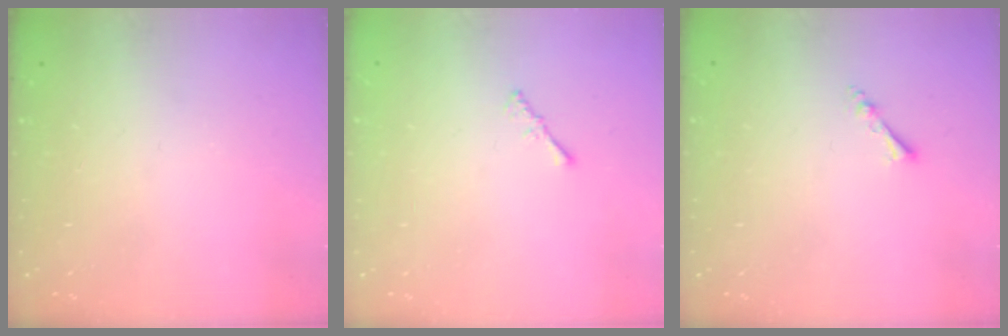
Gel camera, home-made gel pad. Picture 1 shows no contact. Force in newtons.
{"total": 0.7, "press": 0.6, "slide": 0.3}
{"total": 2.2, "press": 2.1, "slide": 0.4}